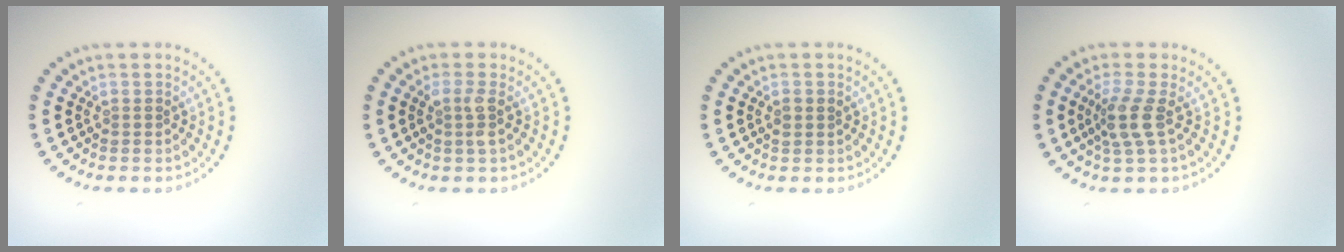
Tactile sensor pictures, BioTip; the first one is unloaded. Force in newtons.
{"total": 1.6, "press": 1.3, "slide": 1.0}
{"total": 1.0, "press": 1.0, "slide": 0.1}
{"total": 2.6, "press": 2.0, "slide": 1.7}